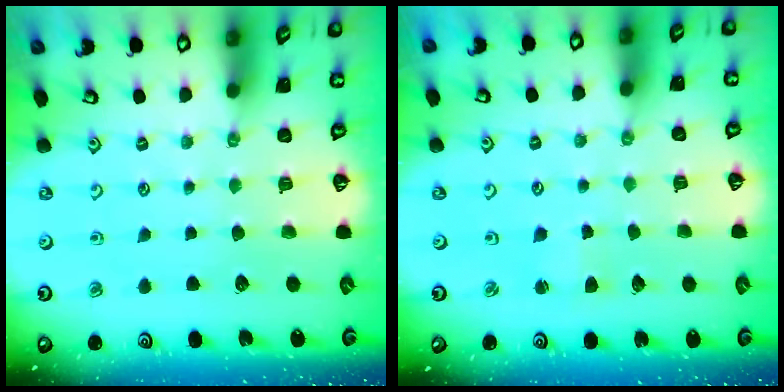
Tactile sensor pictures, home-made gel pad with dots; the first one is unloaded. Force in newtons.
{"total": 2.6, "press": 2.6, "slide": 0.3}